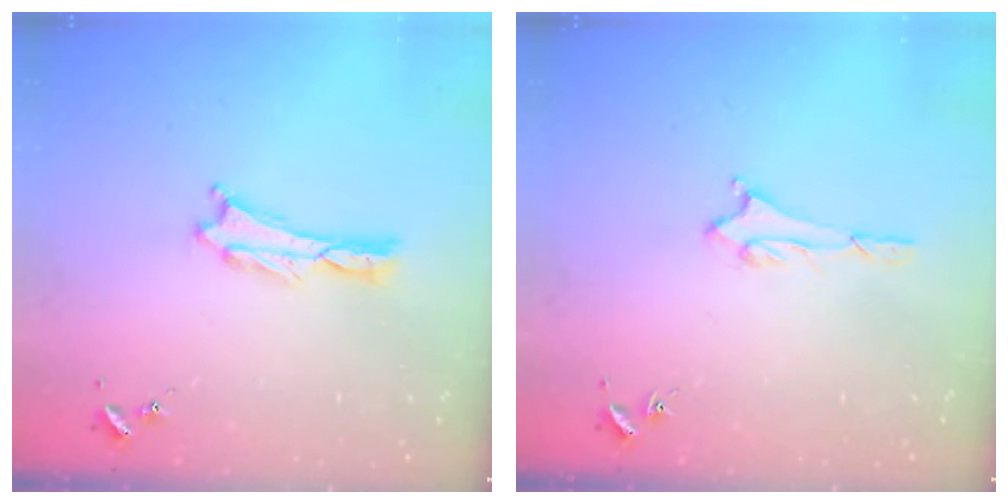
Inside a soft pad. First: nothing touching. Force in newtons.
{"total": 1.6, "press": 1.6, "slide": 0.2}